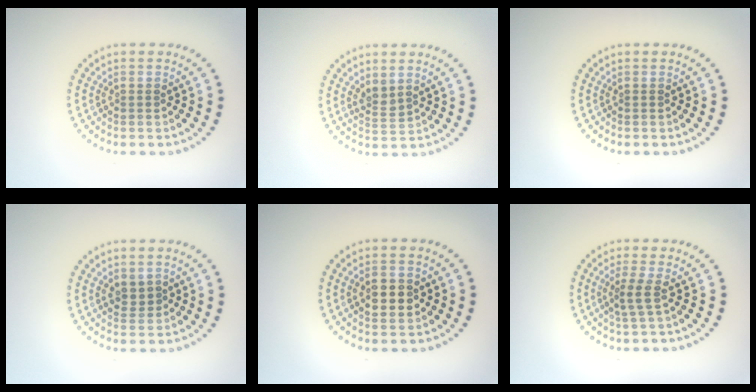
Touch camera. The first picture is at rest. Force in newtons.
{"total": 1.5, "press": 1.3, "slide": 0.7}
{"total": 0.0}
{"total": 1.1, "press": 1.0, "slide": 0.5}
{"total": 2.9, "press": 2.9, "slide": 0.2}
{"total": 2.1, "press": 1.4, "slide": 1.5}